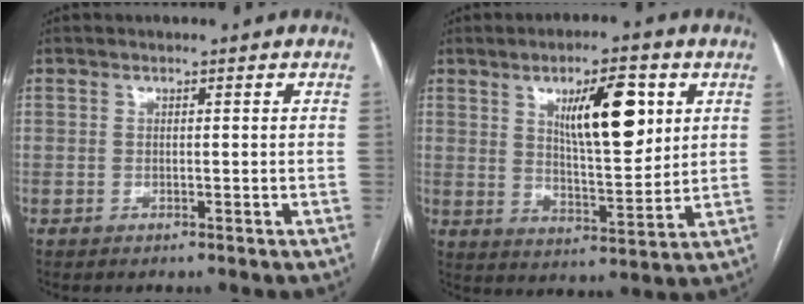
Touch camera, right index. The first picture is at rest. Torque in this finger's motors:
{"motor_torque": [1.22, 0.91, 0.59, 0.15]}